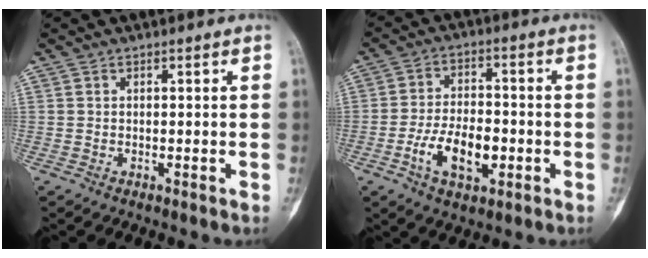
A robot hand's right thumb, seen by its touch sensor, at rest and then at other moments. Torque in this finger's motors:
{"motor_torque": [0.44, 0.43, 0.40, 0.55, 0.14]}